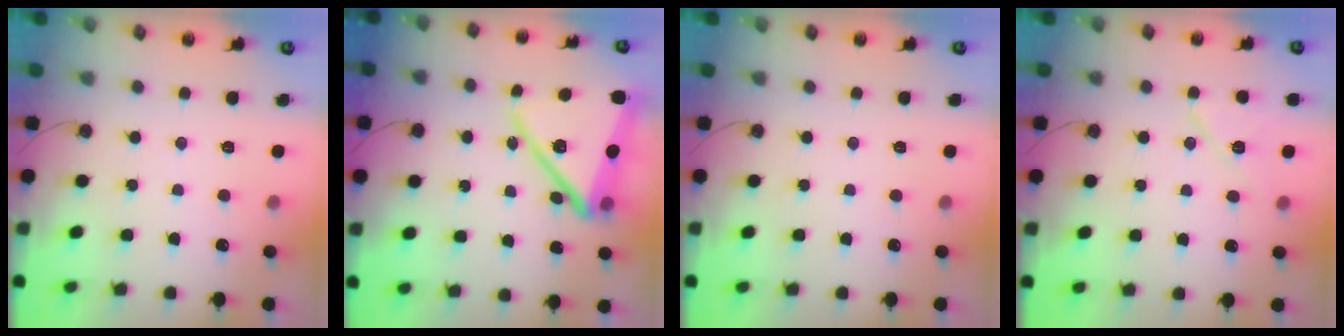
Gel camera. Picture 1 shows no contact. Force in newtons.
{"total": 19.7, "press": 19.6, "slide": 1.8}
{"total": 0.0}
{"total": 8.1, "press": 8.1, "slide": 0.5}